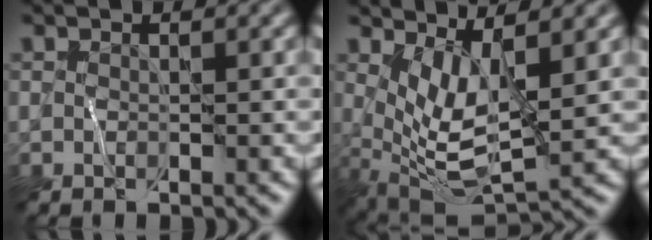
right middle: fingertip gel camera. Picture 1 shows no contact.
{"total": 5.4, "force": [1.6, 1.9, 4.9], "torque": [-0.103, -0.019, 0.033]}